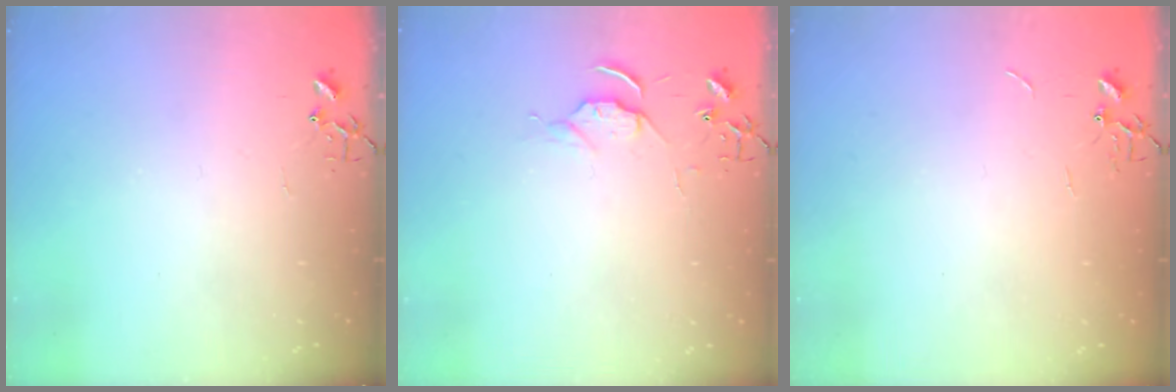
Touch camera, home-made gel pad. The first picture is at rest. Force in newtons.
{"total": 5.1, "press": 5.1, "slide": 0.7}
{"total": 0.7, "press": 0.7, "slide": 0.1}